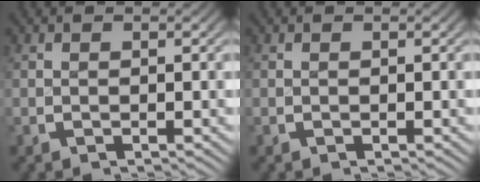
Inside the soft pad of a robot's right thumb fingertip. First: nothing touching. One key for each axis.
{"total": 0.0}